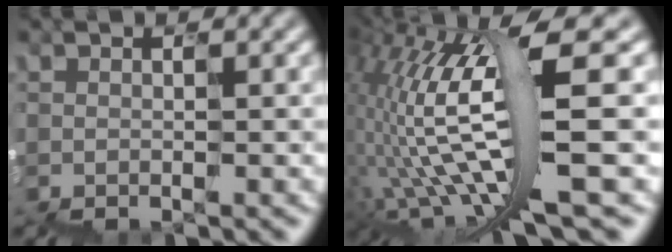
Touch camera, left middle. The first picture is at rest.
{"total": 10.7, "force": [-1.3, 2.3, 10.4], "torque": [-0.234, 0.012, -0.010]}